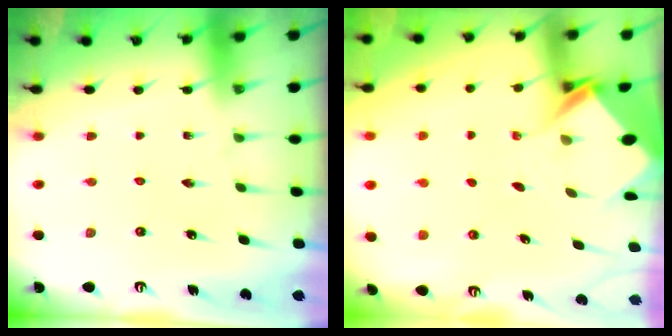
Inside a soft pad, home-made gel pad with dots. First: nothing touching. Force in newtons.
{"total": 5.5, "press": 5.4, "slide": 0.5}